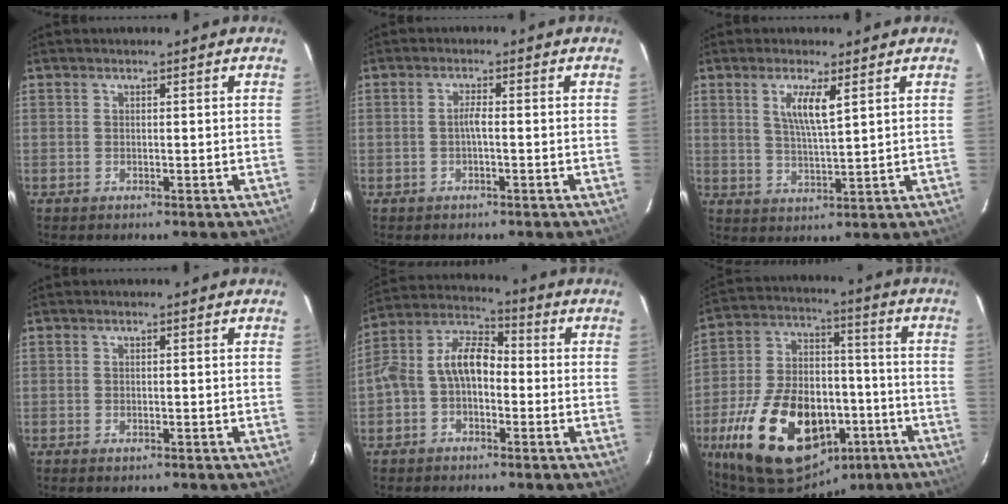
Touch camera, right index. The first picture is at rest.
{"total": 1.6, "force": [-0.5, 0.0, 1.5], "torque": [-0.029, 0.005, -0.010]}
{"total": 5.5, "force": [2.5, 0.8, 4.8], "torque": [-0.094, -0.005, 0.048]}
{"total": 0.7, "force": [-0.5, 0.3, 0.4], "torque": [-0.008, -0.001, -0.010]}
{"total": 8.9, "force": [-2.2, 6.1, 6.1], "torque": [-0.129, 0.033, -0.047]}
{"total": 25.9, "force": [-12.2, 14.6, 17.6], "torque": [-0.351, 0.008, -0.178]}